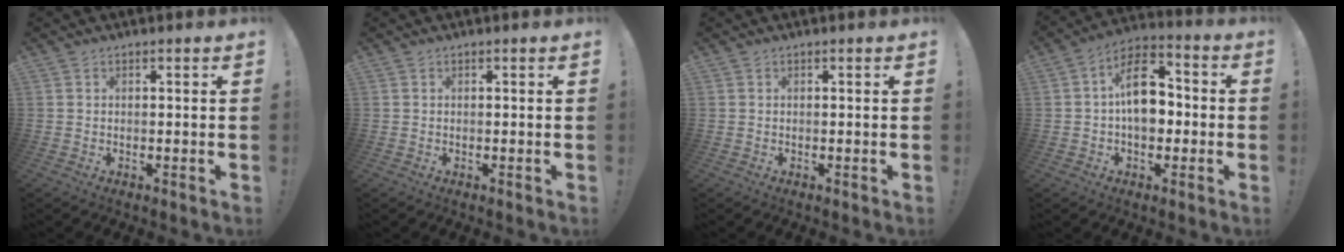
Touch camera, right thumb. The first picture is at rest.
{"total": 0.0}
{"total": 0.0}
{"total": 14.6, "force": [0.3, 9.5, 11.0], "torque": [-0.168, 0.021, 0.006]}